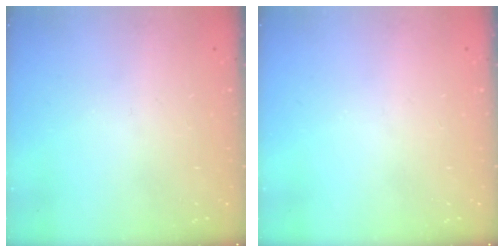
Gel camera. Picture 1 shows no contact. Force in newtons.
{"total": 0.0}